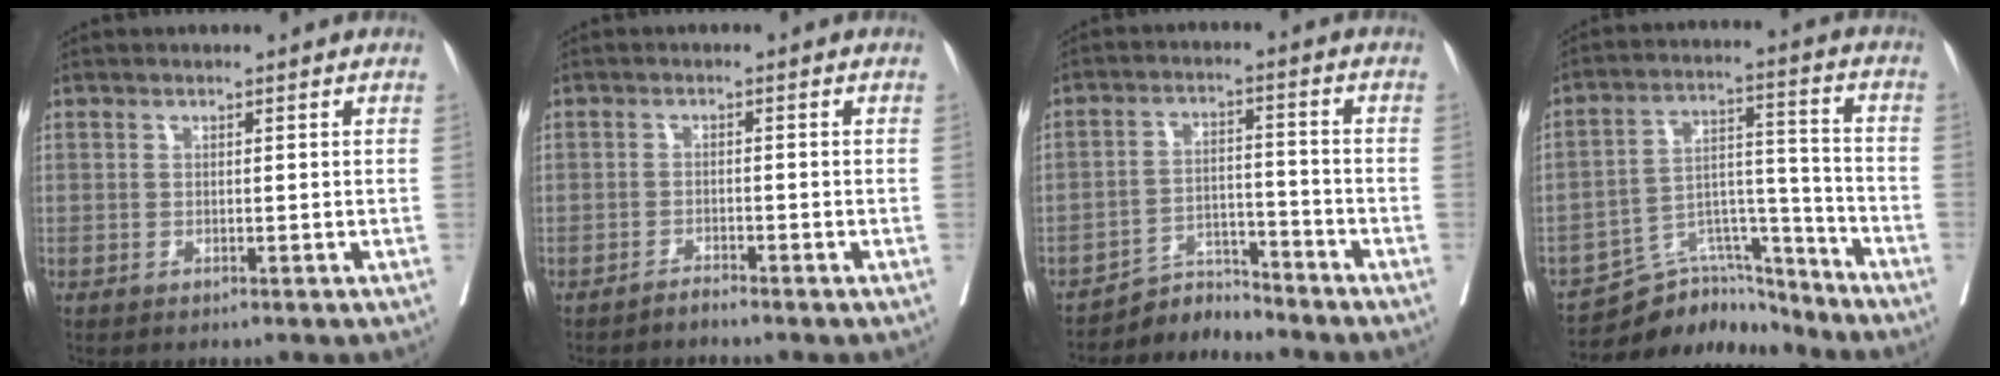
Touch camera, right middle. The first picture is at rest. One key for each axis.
{"total": 1.3, "fx": -1.3, "fy": -0.2, "fz": 0.1, "tx": 0.000, "ty": -0.002, "tz": -0.024}
{"total": 5.1, "fx": -5.0, "fy": 0.3, "fz": -0.9, "tx": 0.022, "ty": 0.008, "tz": -0.086}
{"total": 11.9, "fx": -11.5, "fy": 3.0, "fz": 1.3, "tx": -0.015, "ty": 0.044, "tz": -0.194}